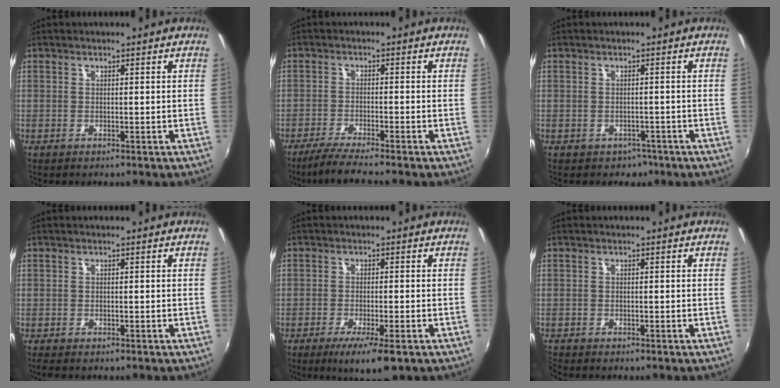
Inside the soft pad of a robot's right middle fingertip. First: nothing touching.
{"total": 5.8, "force": [-5.1, -0.5, 2.8], "torque": [-0.076, -0.016, -0.092]}
{"total": 2.9, "force": [-1.7, 2.3, 0.5], "torque": [-0.017, -0.002, -0.018]}
{"total": 1.3, "force": [-1.1, 0.3, 0.7], "torque": [-0.016, -0.007, -0.019]}
{"total": 6.9, "force": [-4.2, 1.2, 5.4], "torque": [-0.105, -0.021, -0.066]}
{"total": 1.3, "force": [-1.3, 0.2, 0.0], "torque": [-0.006, -0.008, -0.028]}